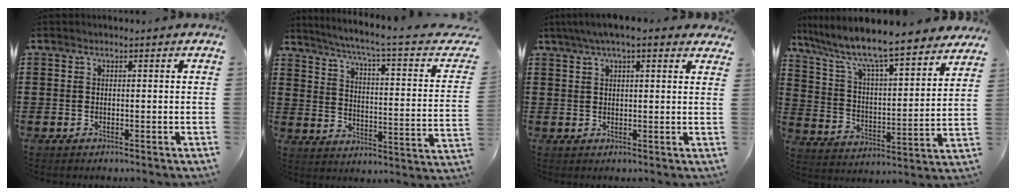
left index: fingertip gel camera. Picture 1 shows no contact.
{"total": 5.1, "force": [3.3, -0.7, 3.9], "torque": [-0.088, -0.035, 0.044]}
{"total": 4.7, "force": [3.2, 0.9, 3.2], "torque": [-0.069, 0.005, 0.057]}
{"total": 8.5, "force": [7.5, 0.4, 4.0], "torque": [-0.112, -0.058, 0.122]}